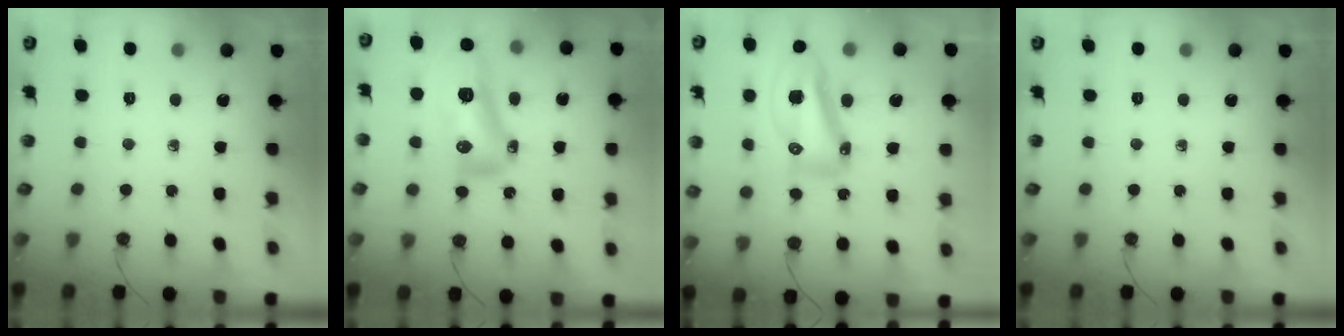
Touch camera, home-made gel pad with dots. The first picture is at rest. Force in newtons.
{"total": 15.4, "press": 15.4, "slide": 1.4}
{"total": 16.0, "press": 15.8, "slide": 2.3}
{"total": 0.0}